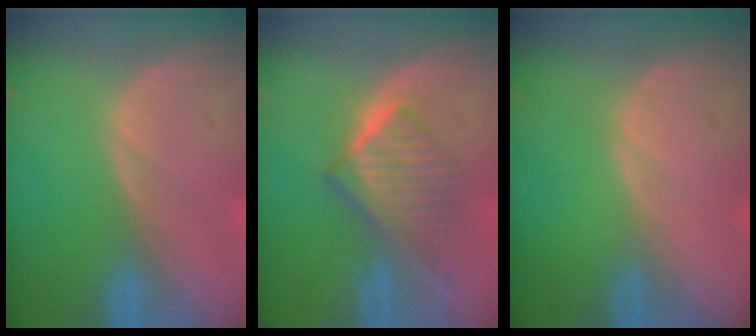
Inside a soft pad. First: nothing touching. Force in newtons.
{"total": 6.6, "press": 6.2, "slide": 2.4}
{"total": 0.0}